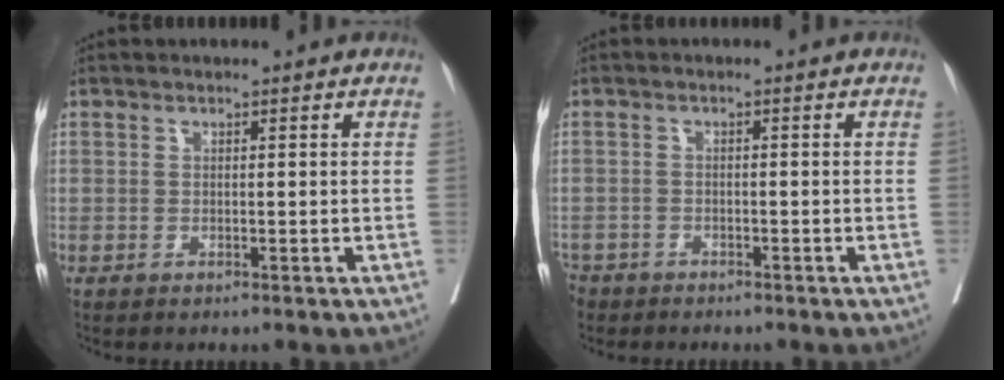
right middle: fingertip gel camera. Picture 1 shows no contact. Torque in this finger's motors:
{"motor_torque": [0.99, -1.15, 0.35, 0.05]}